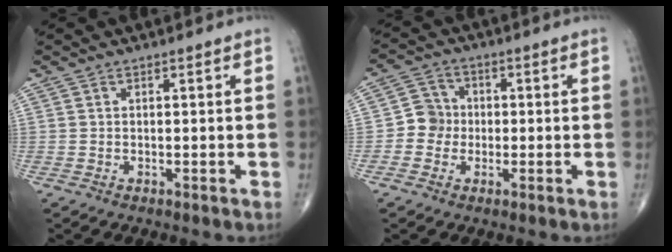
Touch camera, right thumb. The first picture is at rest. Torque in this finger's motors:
{"motor_torque": [-0.05, 0.05, 0.38, -0.30, 0.00]}